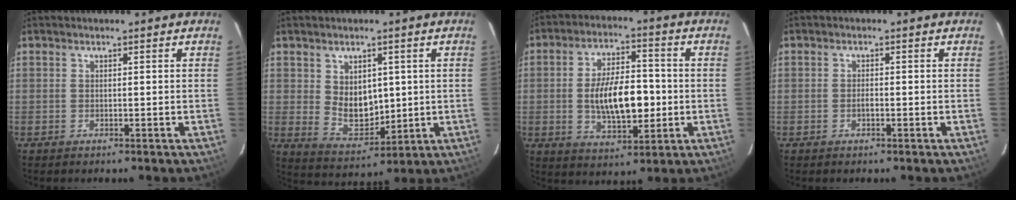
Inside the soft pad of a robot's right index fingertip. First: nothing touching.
{"total": 8.1, "force": [1.5, 5.8, 5.4], "torque": [-0.091, -0.010, 0.049]}
{"total": 12.9, "force": [-1.4, 5.9, 11.4], "torque": [-0.205, 0.005, -0.014]}
{"total": 1.1, "force": [-0.4, 0.5, 0.8], "torque": [-0.015, 0.000, -0.008]}